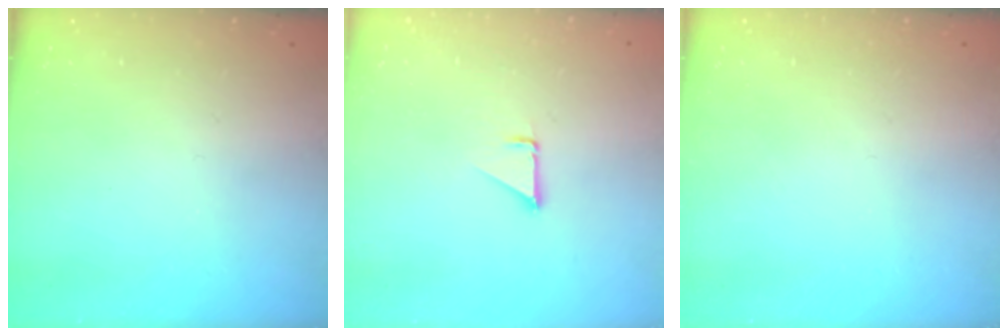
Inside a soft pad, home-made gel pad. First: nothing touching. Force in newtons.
{"total": 1.3, "press": 1.3, "slide": 0.1}
{"total": 0.0}